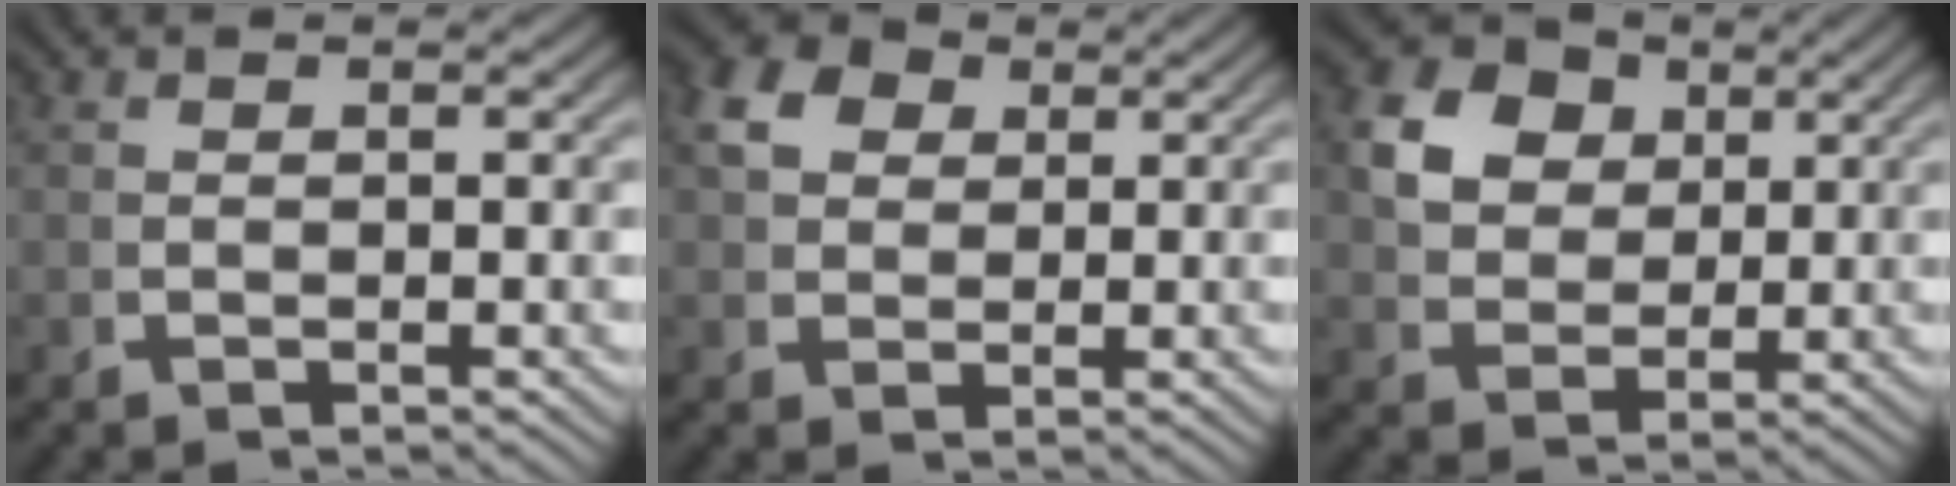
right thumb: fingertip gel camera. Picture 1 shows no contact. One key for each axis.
{"total": 5.8, "fx": 2.7, "fy": 4.3, "fz": 2.8, "tx": -0.064, "ty": -0.003, "tz": 0.047}
{"total": 8.9, "fx": 3.0, "fy": 7.1, "fz": 4.6, "tx": -0.103, "ty": -0.010, "tz": 0.055}